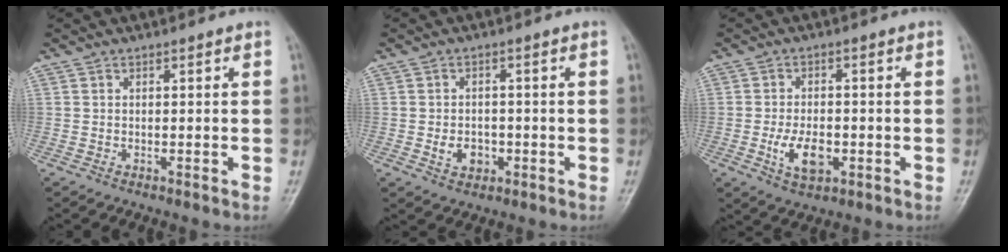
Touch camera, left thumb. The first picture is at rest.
{"total": 4.1, "force": [-1.1, 3.2, 2.3], "torque": [-0.025, 0.005, -0.015]}
{"total": 6.6, "force": [-1.8, 3.8, 5.1], "torque": [-0.086, 0.002, -0.027]}